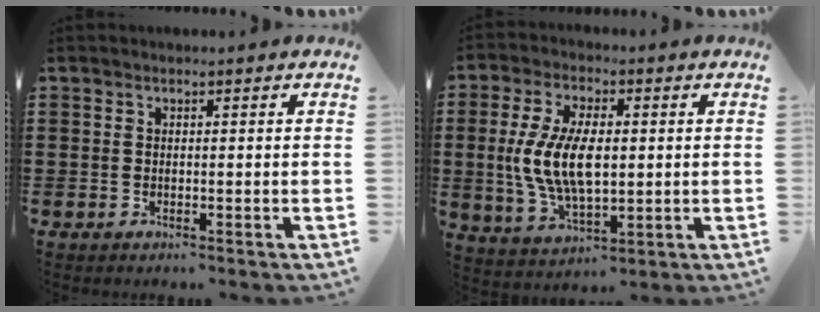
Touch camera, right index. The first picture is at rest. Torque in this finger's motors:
{"motor_torque": [1.49, -0.65, 1.05, 0.21]}